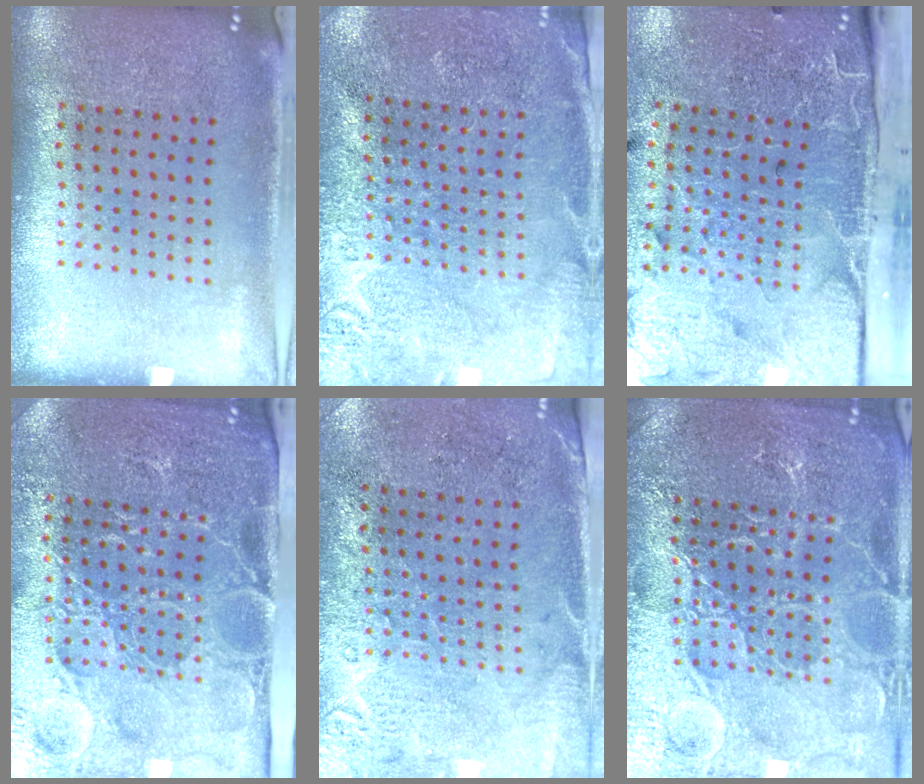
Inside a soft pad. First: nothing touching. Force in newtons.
{"total": 2.8, "press": 2.8, "slide": 0.1}
{"total": 4.8, "press": 4.0, "slide": 2.6}
{"total": 4.8, "press": 4.2, "slide": 2.1}
{"total": 2.7, "press": 2.4, "slide": 1.4}
{"total": 5.0, "press": 4.9, "slide": 0.7}